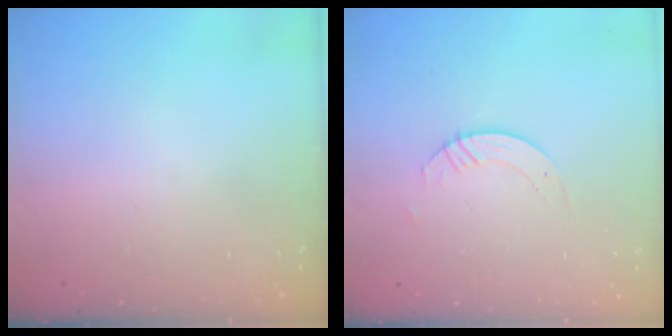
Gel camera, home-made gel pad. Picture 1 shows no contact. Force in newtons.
{"total": 2.6, "press": 2.6, "slide": 0.2}